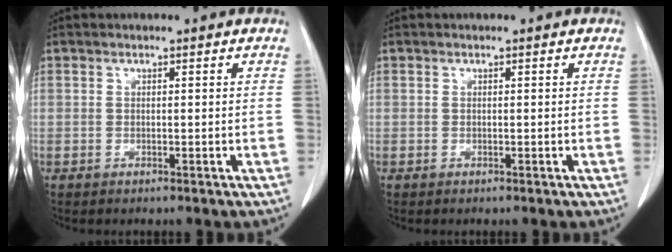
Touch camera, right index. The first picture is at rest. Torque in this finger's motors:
{"motor_torque": [0.00, 0.00, 0.00, 0.00]}